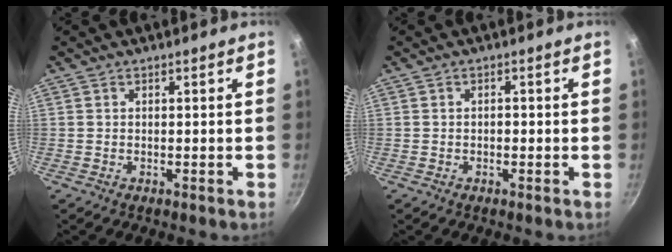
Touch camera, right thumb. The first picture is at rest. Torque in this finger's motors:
{"motor_torque": [-0.19, -0.10, 0.10, -0.01, 0.05]}